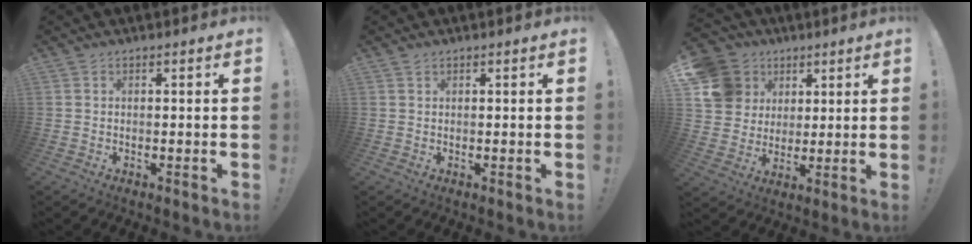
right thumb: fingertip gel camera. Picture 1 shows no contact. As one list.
[{"total": 0.7, "force": [0.6, 0.4, 0.3], "torque": [-0.003, 0.000, 0.010]}, {"total": 14.3, "force": [5.1, 12.4, 5.0], "torque": [-0.072, -0.018, 0.110]}]